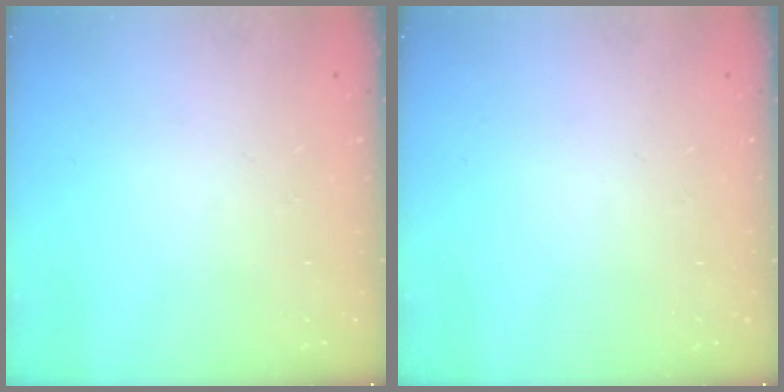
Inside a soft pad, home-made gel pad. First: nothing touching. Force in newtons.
{"total": 0.0}